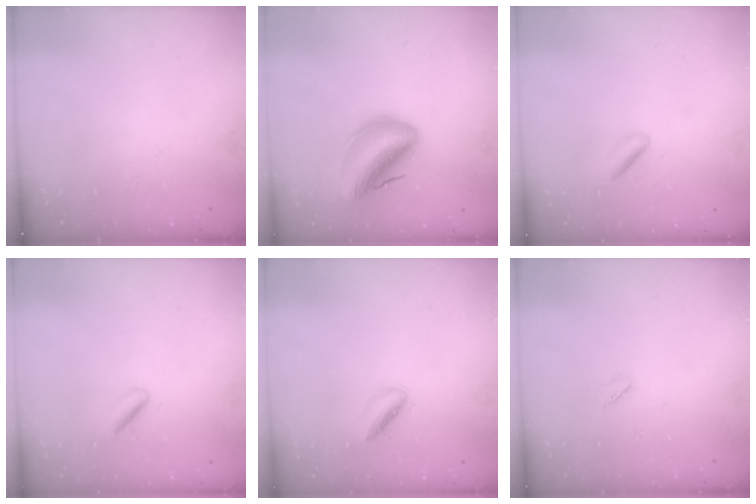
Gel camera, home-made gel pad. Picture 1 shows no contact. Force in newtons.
{"total": 13.3, "press": 12.8, "slide": 3.6}
{"total": 1.9, "press": 1.7, "slide": 0.7}
{"total": 1.5, "press": 1.2, "slide": 0.9}
{"total": 2.1, "press": 2.1, "slide": 0.3}
{"total": 2.0, "press": 1.9, "slide": 0.7}